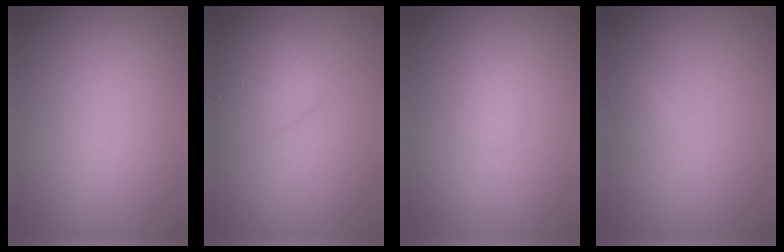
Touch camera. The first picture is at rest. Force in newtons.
{"total": 2.6, "press": 2.6, "slide": 0.1}
{"total": 0.5, "press": 0.5, "slide": 0.0}
{"total": 0.6, "press": 0.6, "slide": 0.1}